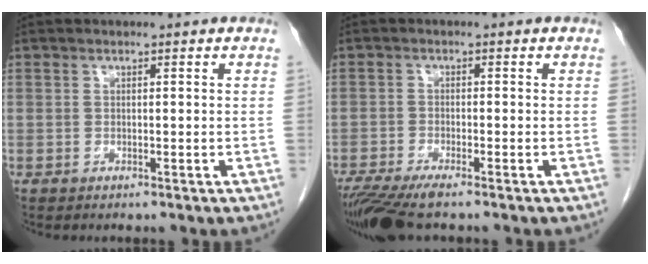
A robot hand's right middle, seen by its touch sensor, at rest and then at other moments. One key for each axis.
{"total": 6.7, "fx": -5.3, "fy": 0.4, "fz": 4.1, "tx": -0.069, "ty": -0.018, "tz": -0.094}